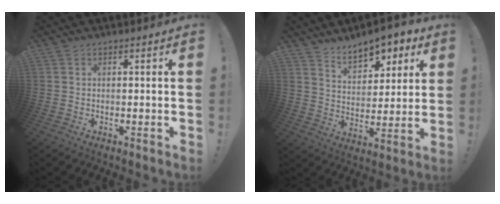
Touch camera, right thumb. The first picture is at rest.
{"total": 11.0, "force": [8.2, 5.6, 4.9], "torque": [-0.062, -0.057, 0.149]}